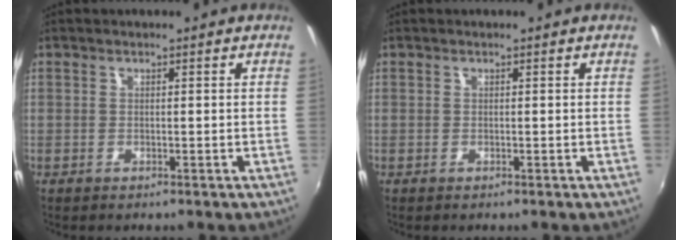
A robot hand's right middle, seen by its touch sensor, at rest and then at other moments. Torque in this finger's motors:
{"motor_torque": [0.00, 0.00, 0.00, 0.00]}